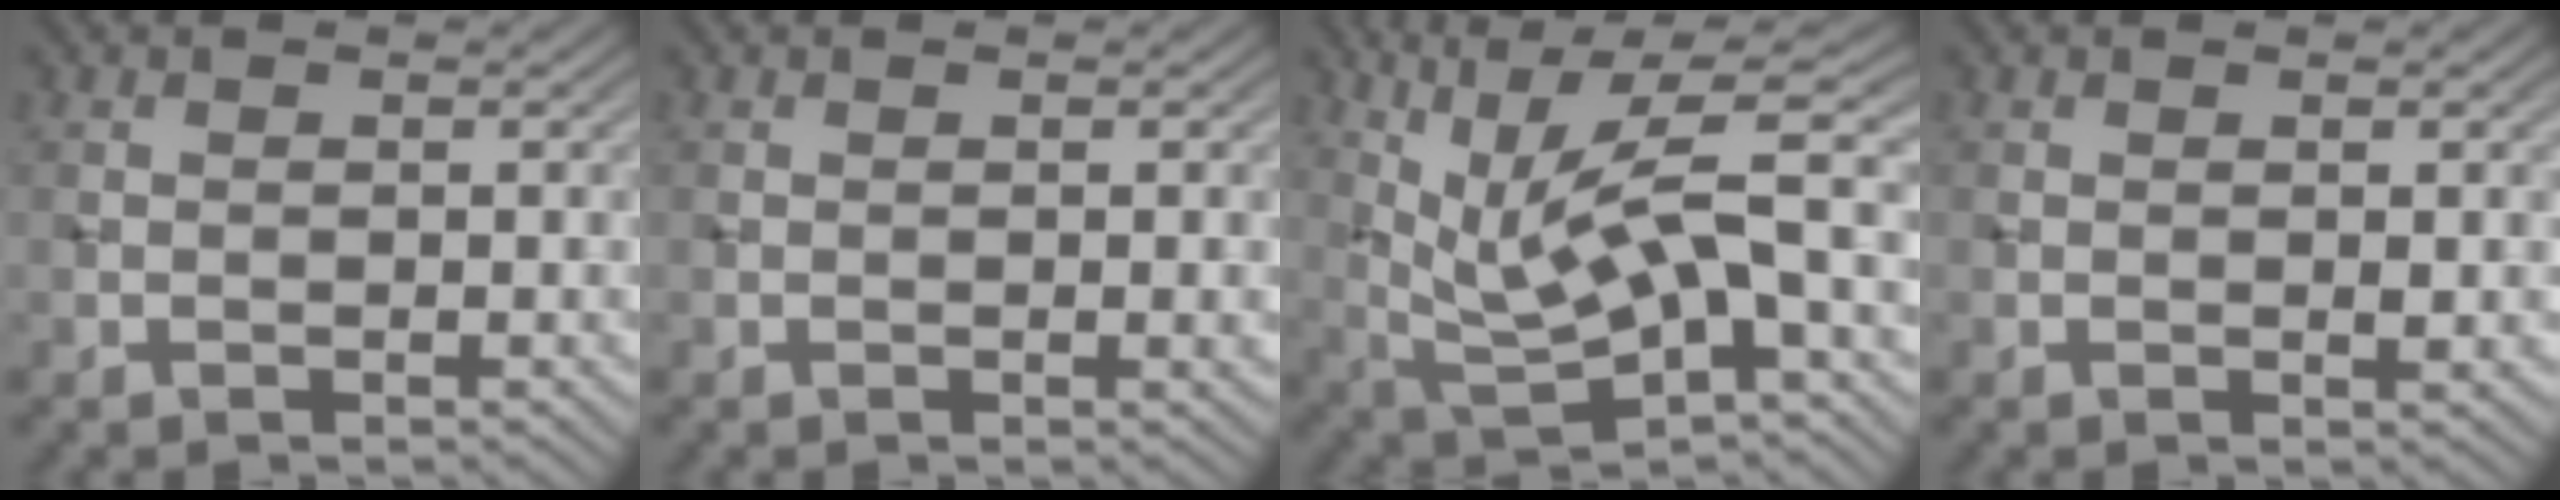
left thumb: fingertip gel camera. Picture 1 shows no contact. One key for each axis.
{"total": 1.0, "fx": 0.0, "fy": 0.1, "fz": 1.0, "tx": -0.016, "ty": 0.000, "tz": 0.001}
{"total": 11.9, "fx": 3.1, "fy": 3.5, "fz": 10.9, "tx": -0.218, "ty": 0.014, "tz": 0.062}
{"total": 0.8, "fx": 0.2, "fy": 0.1, "fz": 0.8, "tx": -0.016, "ty": 0.000, "tz": 0.002}